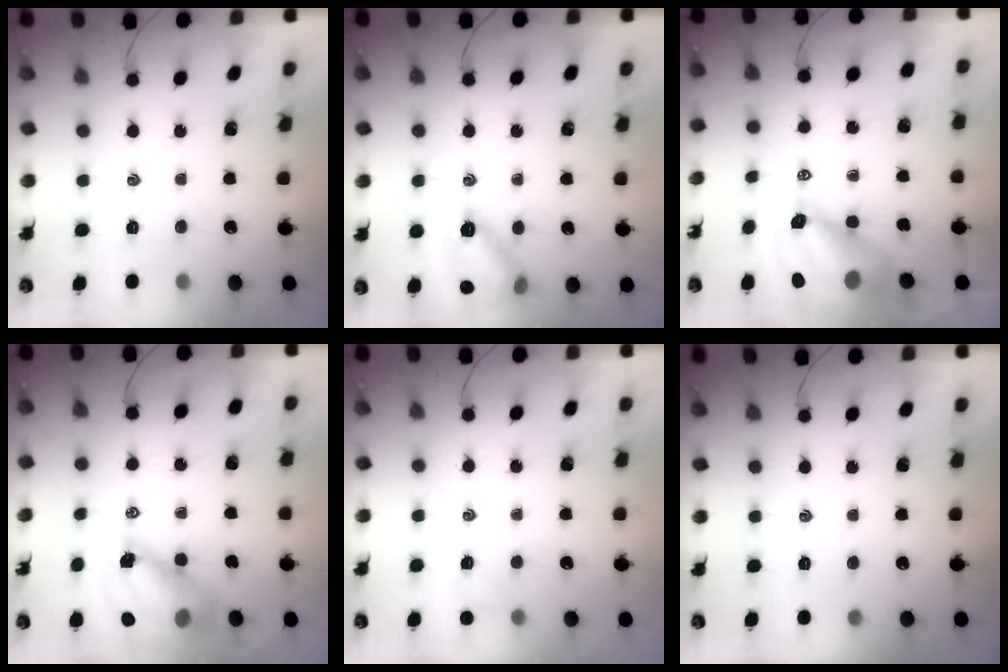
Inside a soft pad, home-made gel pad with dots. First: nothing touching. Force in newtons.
{"total": 13.3, "press": 13.3, "slide": 0.9}
{"total": 13.0, "press": 12.3, "slide": 4.3}
{"total": 13.1, "press": 12.7, "slide": 3.5}
{"total": 1.7, "press": 1.7, "slide": 0.5}
{"total": 0.0}